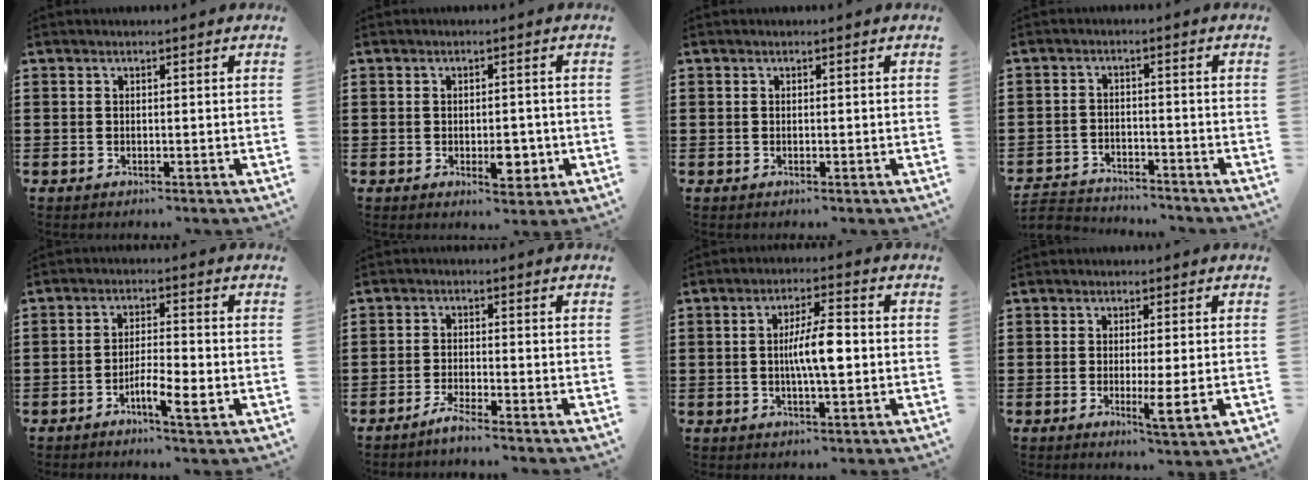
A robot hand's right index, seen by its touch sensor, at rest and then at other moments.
{"total": 5.2, "force": [-1.4, 2.5, 4.4], "torque": [-0.062, 0.005, -0.023]}
{"total": 0.0}
{"total": 3.5, "force": [-3.4, 0.5, 0.0], "torque": [-0.014, -0.001, -0.076]}
{"total": 5.4, "force": [-2.7, 0.9, 4.6], "torque": [-0.083, -0.003, -0.050]}
{"total": 2.4, "force": [-2.2, -0.3, 1.0], "torque": [-0.025, 0.000, -0.044]}
{"total": 6.8, "force": [-0.2, 1.5, 6.6], "torque": [-0.117, 0.005, -0.006]}
{"total": 4.5, "force": [-0.9, 0.1, 4.4], "torque": [-0.077, -0.013, -0.014]}